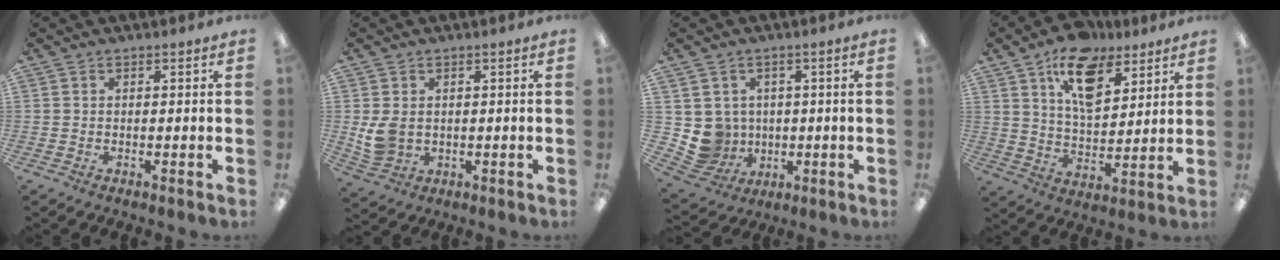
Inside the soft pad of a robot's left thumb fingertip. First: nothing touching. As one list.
[{"total": 5.3, "force": [0.9, 4.0, 3.3], "torque": [-0.074, -0.004, 0.017]}, {"total": 7.0, "force": [1.1, 6.9, 0.9], "torque": [-0.055, -0.009, 0.031]}, {"total": 14.4, "force": [9.0, 7.5, 8.4], "torque": [-0.130, -0.037, 0.159]}]